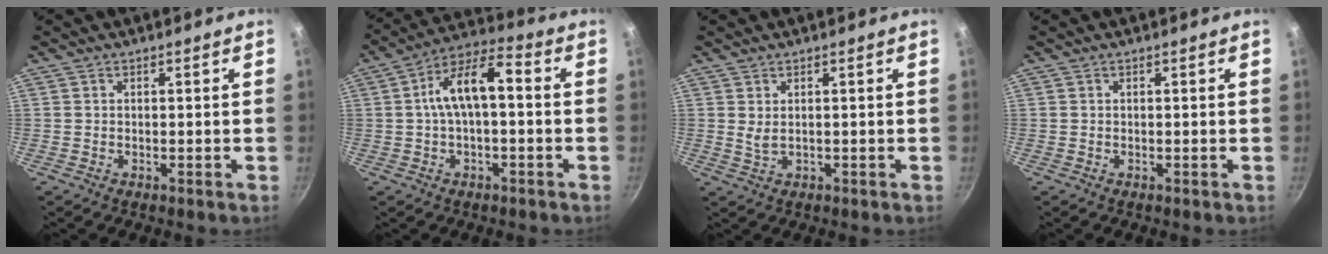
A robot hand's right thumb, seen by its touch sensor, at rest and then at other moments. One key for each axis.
{"total": 10.9, "fx": 0.1, "fy": 4.9, "fz": 9.7, "tx": -0.159, "ty": 0.044, "tz": -0.007}
{"total": 1.8, "fx": 0.3, "fy": 0.8, "fz": 1.6, "tx": -0.032, "ty": -0.004, "tz": 0.010}
{"total": 0.0}